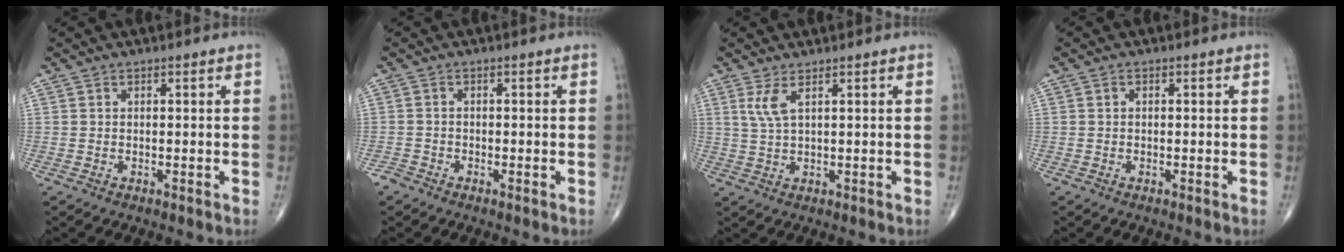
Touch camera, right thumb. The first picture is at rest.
{"total": 1.4, "force": [-1.1, 0.7, 0.2], "torque": [-0.001, 0.000, -0.027]}
{"total": 3.2, "force": [1.5, 0.7, 2.8], "torque": [-0.067, -0.005, 0.040]}
{"total": 0.5, "force": [0.0, 0.4, 0.3], "torque": [-0.004, 0.001, -0.003]}